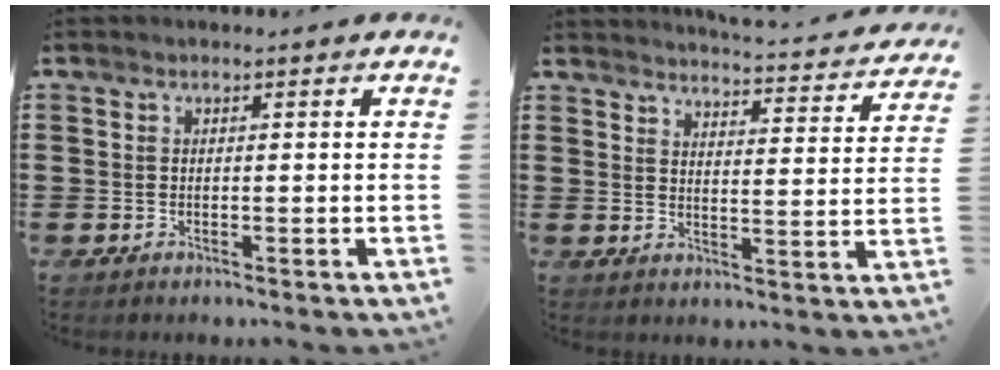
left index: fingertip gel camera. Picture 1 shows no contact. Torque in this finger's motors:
{"motor_torque": [2.14, 0.00, -0.05, 0.01]}